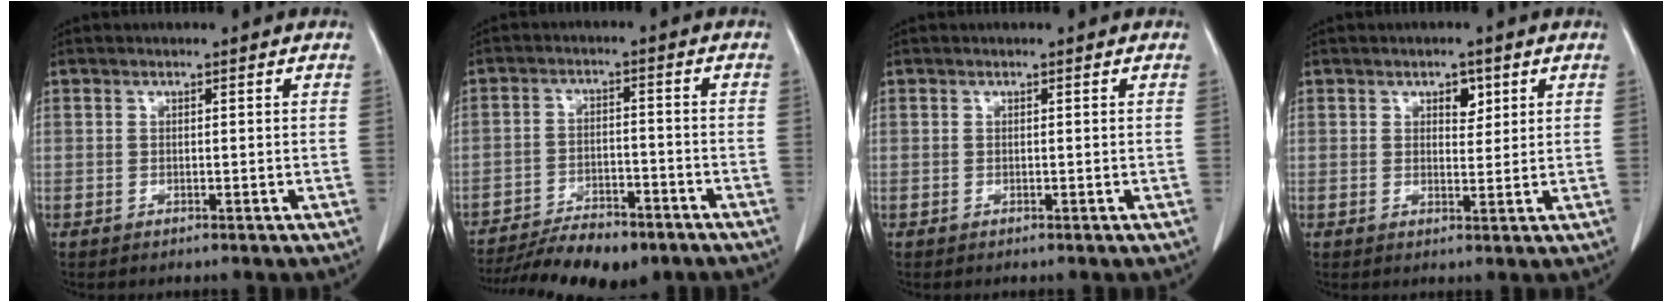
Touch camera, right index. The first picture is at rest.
{"total": 13.9, "force": [-11.2, 4.3, 7.0], "torque": [-0.114, -0.005, -0.172]}
{"total": 0.0}
{"total": 2.8, "force": [1.4, 1.6, 1.8], "torque": [-0.023, 0.001, 0.020]}